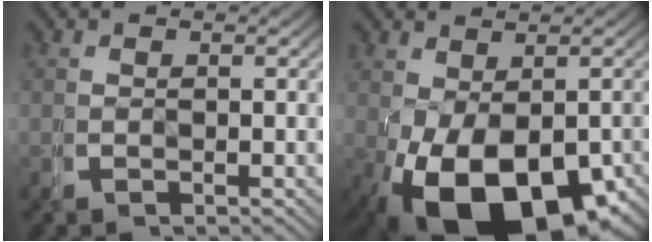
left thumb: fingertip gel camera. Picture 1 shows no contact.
{"total": 12.0, "force": [-3.9, 7.2, 8.8], "torque": [-0.168, -0.053, -0.024]}